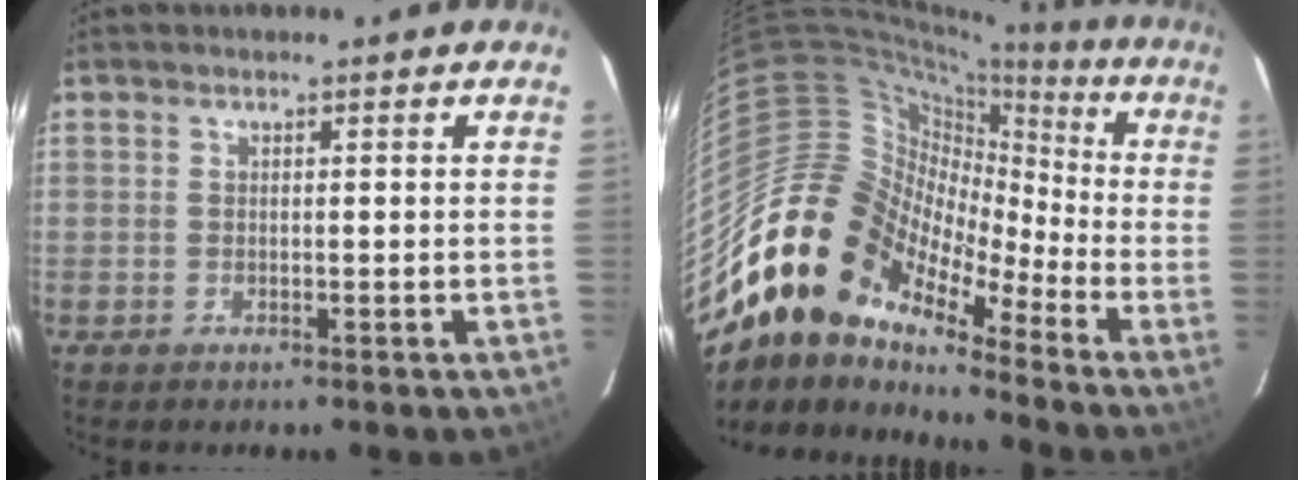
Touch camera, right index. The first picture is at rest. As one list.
[{"total": 16.1, "force": [-10.1, 10.3, 7.3], "torque": [-0.123, 0.011, -0.210]}]